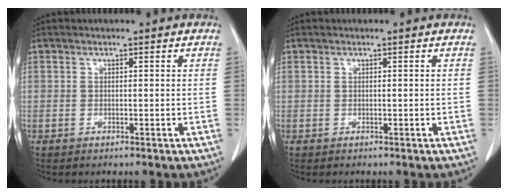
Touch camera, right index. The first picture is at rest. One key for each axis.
{"total": 0.0}